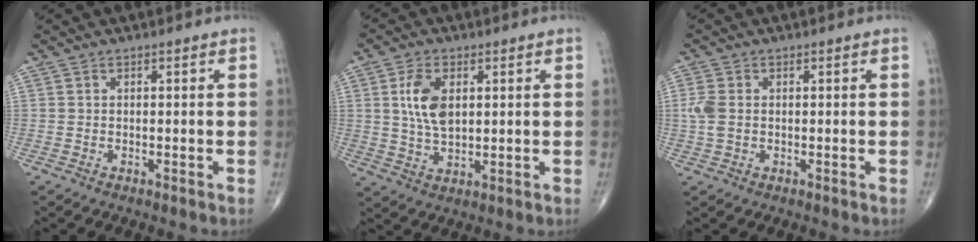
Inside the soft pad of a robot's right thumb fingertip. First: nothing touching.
{"total": 7.8, "force": [1.9, 4.3, 6.2], "torque": [-0.118, -0.008, 0.039]}
{"total": 3.5, "force": [0.1, 2.4, 2.6], "torque": [-0.078, 0.004, 0.000]}